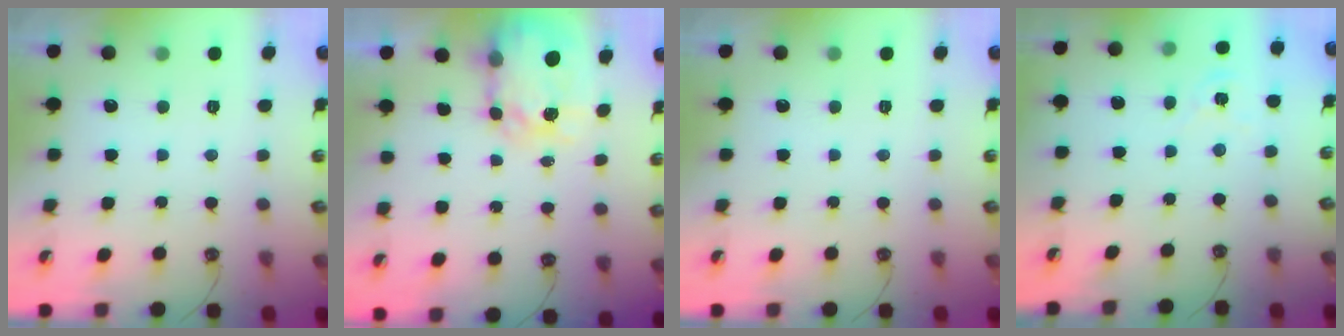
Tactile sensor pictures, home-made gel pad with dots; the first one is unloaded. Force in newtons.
{"total": 5.4, "press": 5.4, "slide": 0.6}
{"total": 0.0}
{"total": 1.3, "press": 1.3, "slide": 0.2}